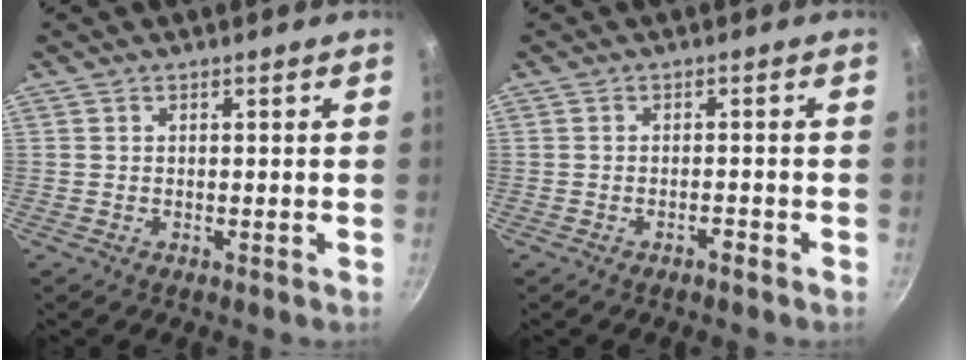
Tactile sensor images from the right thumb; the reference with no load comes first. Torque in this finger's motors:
{"motor_torque": [-0.32, 0.31, 0.03, -0.06, -0.02]}